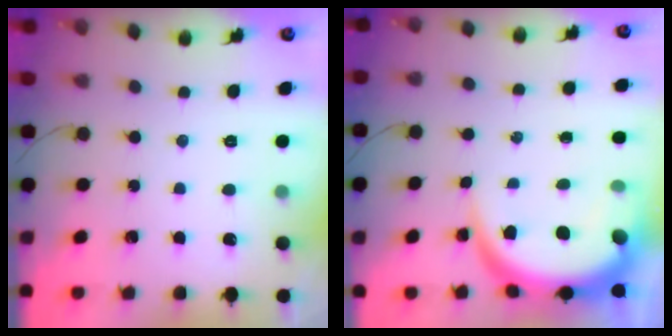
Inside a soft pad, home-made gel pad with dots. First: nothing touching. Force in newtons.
{"total": 8.0, "press": 8.0, "slide": 0.4}